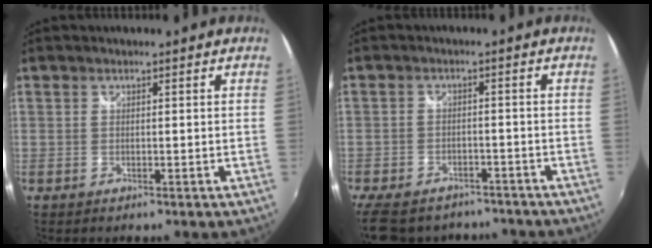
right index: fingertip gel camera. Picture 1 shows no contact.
{"total": 15.4, "force": [-12.4, 7.2, 5.8], "torque": [-0.149, -0.009, -0.182]}